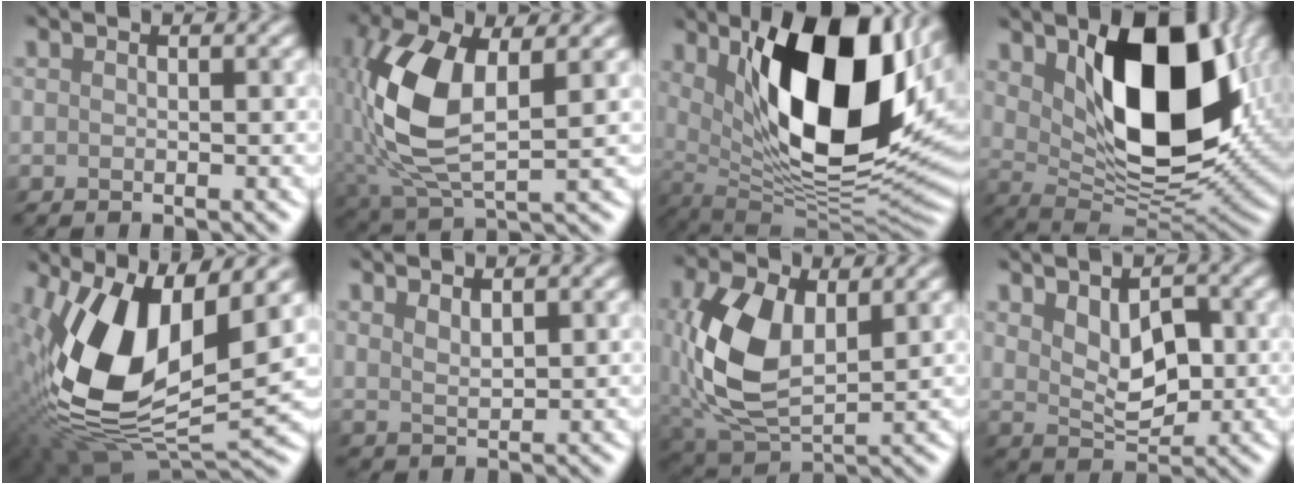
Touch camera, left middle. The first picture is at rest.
{"total": 9.6, "force": [0.5, 4.6, 8.4], "torque": [-0.215, 0.002, 0.008]}
{"total": 15.6, "force": [5.1, 6.7, 13.1], "torque": [-0.208, -0.015, 0.082]}
{"total": 12.1, "force": [3.7, 6.2, 9.7], "torque": [-0.161, -0.010, 0.064]}
{"total": 14.1, "force": [2.0, 7.1, 12.0], "torque": [-0.268, -0.007, 0.024]}
{"total": 1.4, "force": [1.3, 0.1, 0.5], "torque": [-0.021, -0.001, 0.023]}
{"total": 8.0, "force": [0.7, 4.8, 6.4], "torque": [-0.167, 0.000, 0.012]}
{"total": 4.4, "force": [1.1, 2.5, 3.5], "torque": [-0.066, -0.002, 0.023]}